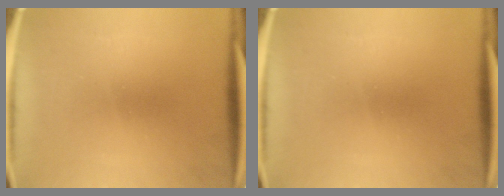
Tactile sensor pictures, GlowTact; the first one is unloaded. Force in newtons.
{"total": 0.0}